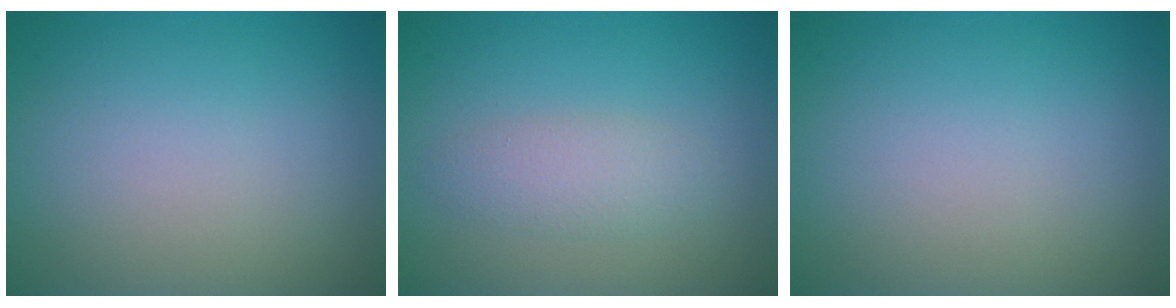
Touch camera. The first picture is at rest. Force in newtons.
{"total": 2.3, "press": 2.3, "slide": 0.1}
{"total": 0.0}